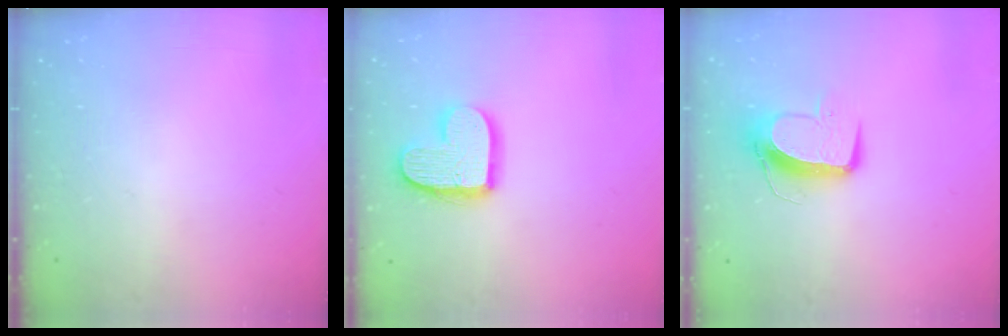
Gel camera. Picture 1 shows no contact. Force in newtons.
{"total": 14.4, "press": 14.3, "slide": 1.0}
{"total": 10.0, "press": 9.9, "slide": 0.9}